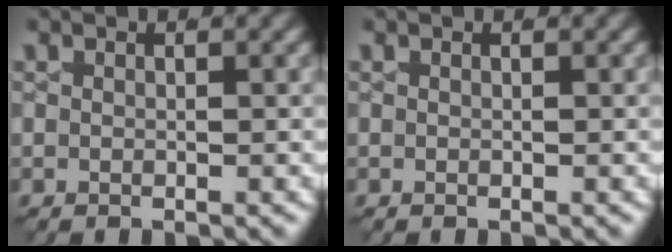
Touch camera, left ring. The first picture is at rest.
{"total": 0.0}